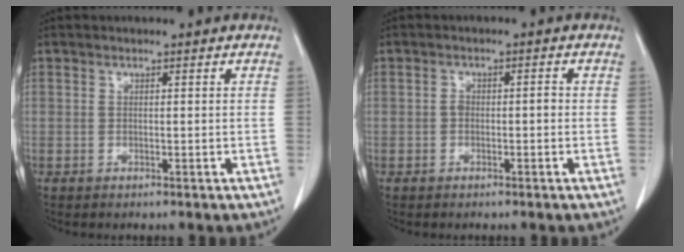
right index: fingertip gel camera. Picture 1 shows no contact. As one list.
[{"total": 1.6, "force": [-0.4, 0.8, 1.3], "torque": [-0.020, 0.004, -0.006]}]